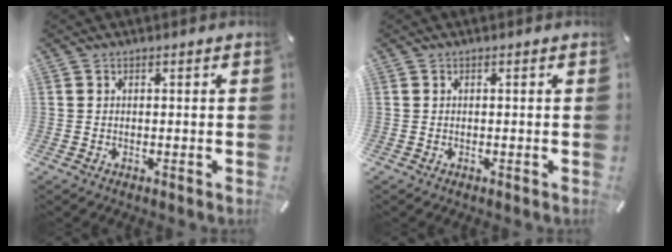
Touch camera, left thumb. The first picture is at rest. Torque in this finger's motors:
{"motor_torque": [0.11, 0.11, 0.00, 0.00, 0.01]}